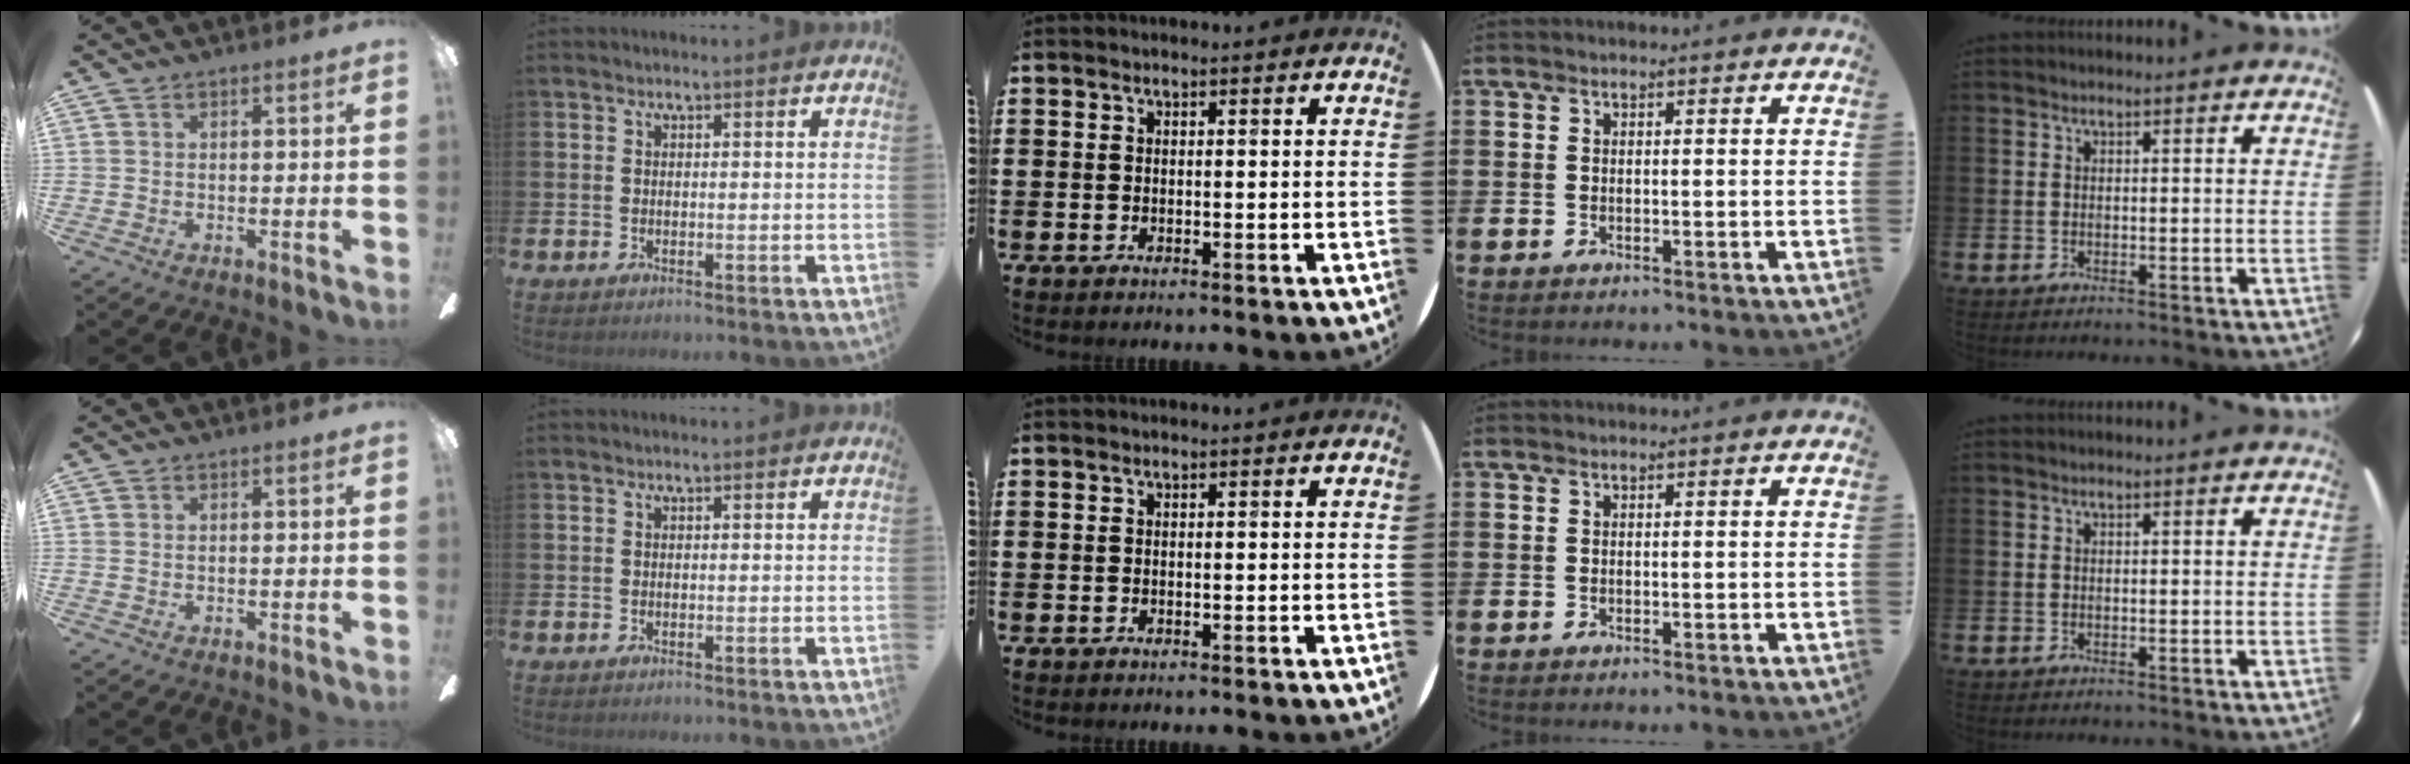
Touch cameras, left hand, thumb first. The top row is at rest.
{}